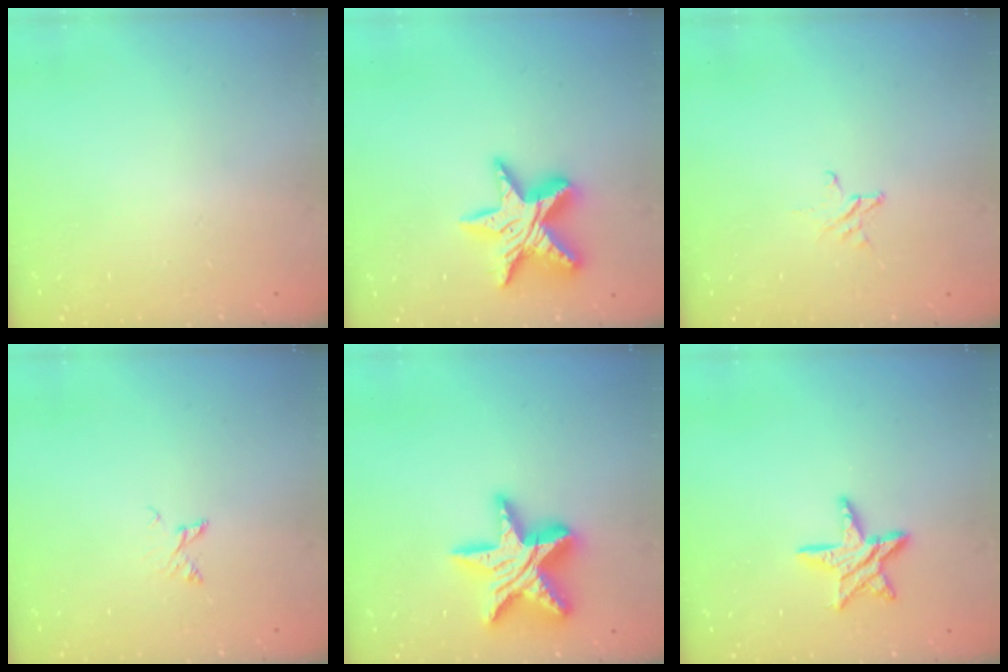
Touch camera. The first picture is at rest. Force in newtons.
{"total": 15.8, "press": 15.7, "slide": 1.1}
{"total": 2.7, "press": 2.7, "slide": 0.2}
{"total": 2.6, "press": 2.6, "slide": 0.4}
{"total": 20.7, "press": 20.7, "slide": 1.6}
{"total": 11.0, "press": 11.0, "slide": 0.8}